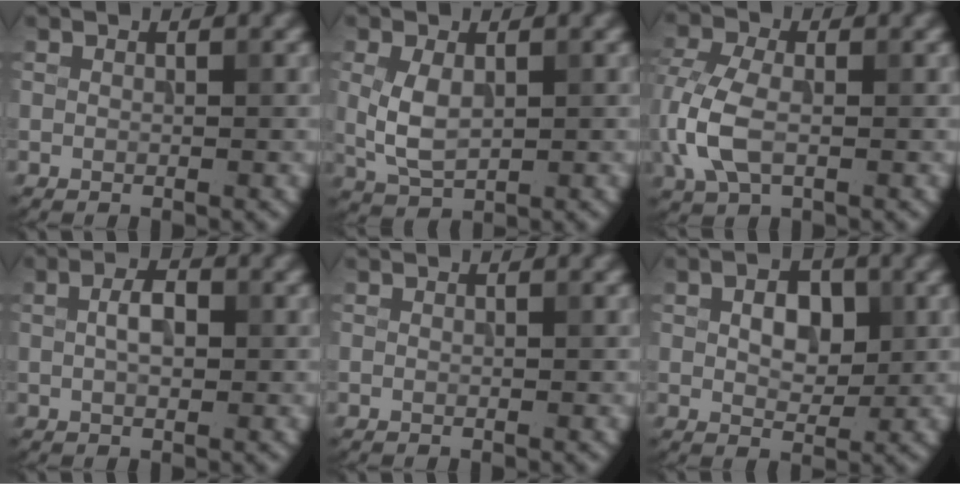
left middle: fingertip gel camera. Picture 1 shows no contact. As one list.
[{"total": 3.5, "force": [0.3, 2.1, 2.8], "torque": [-0.065, 0.001, 0.012]}, {"total": 5.6, "force": [-0.9, 3.4, 4.3], "torque": [-0.114, -0.001, -0.025]}, {"total": 2.6, "force": [0.2, 1.4, 2.2], "torque": [-0.044, 0.004, 0.001]}, {"total": 0.0}, {"total": 3.8, "force": [0.7, 2.4, 2.8], "torque": [-0.048, 0.001, 0.010]}]